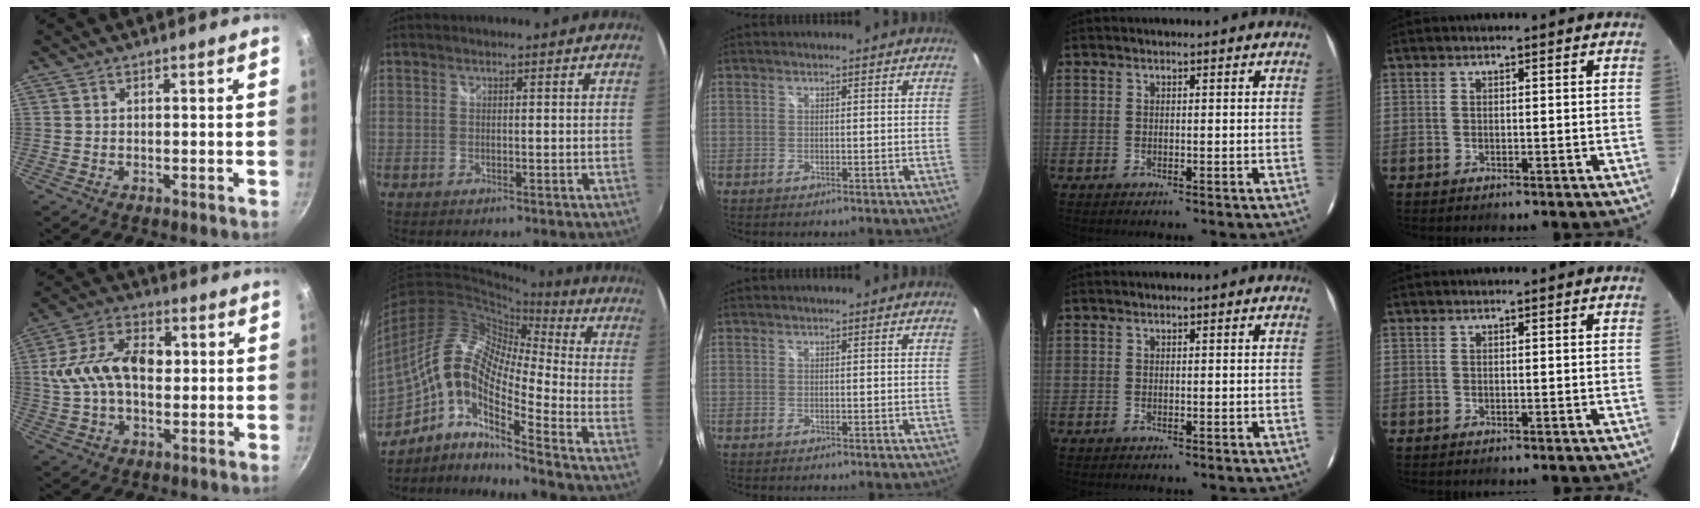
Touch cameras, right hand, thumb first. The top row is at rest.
{"thumb": {"total": 14.4, "force": [1.2, 9.4, 10.9], "torque": [-0.180, 0.025, 0.010]}, "index": {"total": 16.5, "force": [-4.2, 5.8, 14.9], "torque": [-0.256, -0.003, -0.101]}}